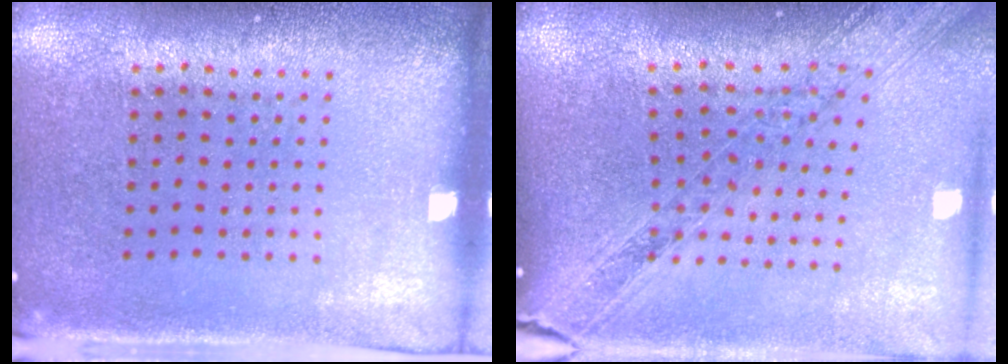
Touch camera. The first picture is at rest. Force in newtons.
{"total": 1.6, "press": 1.5, "slide": 0.6}